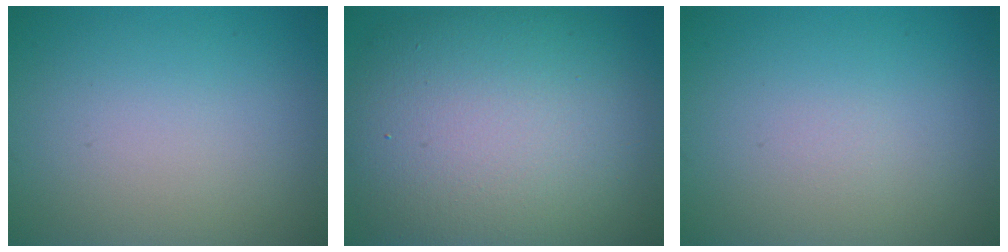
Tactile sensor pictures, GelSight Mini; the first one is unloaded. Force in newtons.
{"total": 13.9, "press": 13.9, "slide": 0.6}
{"total": 0.0}